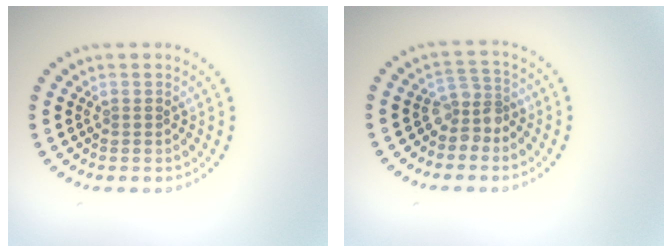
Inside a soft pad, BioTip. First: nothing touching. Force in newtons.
{"total": 2.5, "press": 1.9, "slide": 1.6}